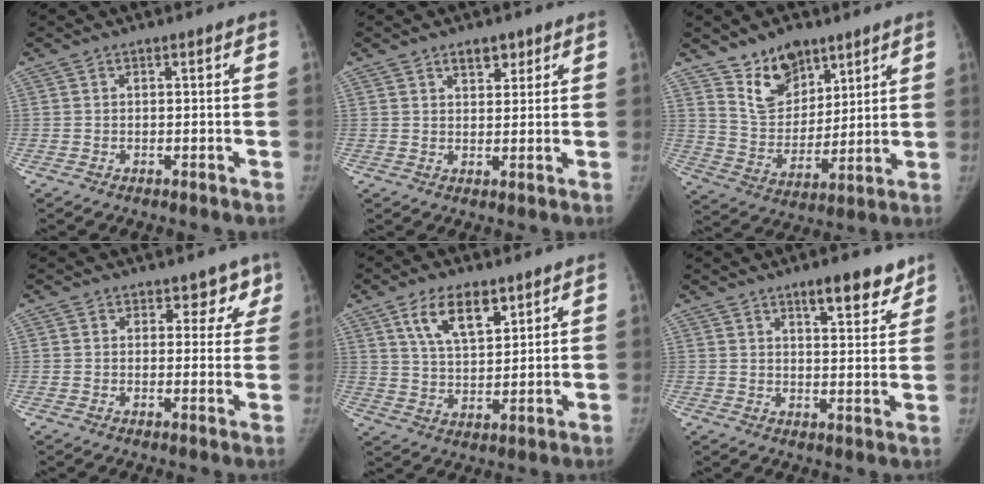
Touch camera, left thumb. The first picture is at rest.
{"total": 3.6, "force": [2.3, 2.0, 1.9], "torque": [-0.005, -0.013, 0.035]}
{"total": 11.8, "force": [8.3, 6.8, 4.9], "torque": [-0.047, -0.059, 0.159]}
{"total": 4.5, "force": [3.1, 3.0, 1.2], "torque": [0.031, -0.014, 0.034]}
{"total": 10.0, "force": [5.6, 4.6, 6.8], "torque": [-0.100, -0.028, 0.106]}
{"total": 8.4, "force": [6.0, 2.6, 5.3], "torque": [-0.047, -0.037, 0.087]}